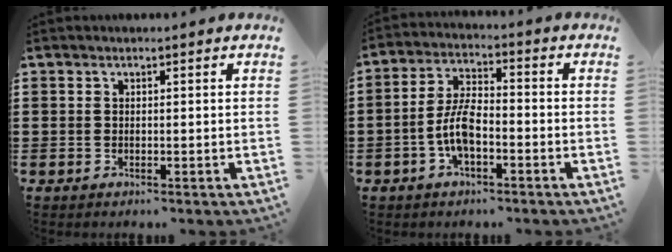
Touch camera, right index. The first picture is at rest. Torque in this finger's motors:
{"motor_torque": [0.76, 1.38, 0.56, 0.17]}